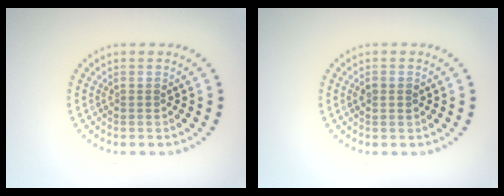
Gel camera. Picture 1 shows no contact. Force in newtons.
{"total": 0.9, "press": 0.9, "slide": 0.1}